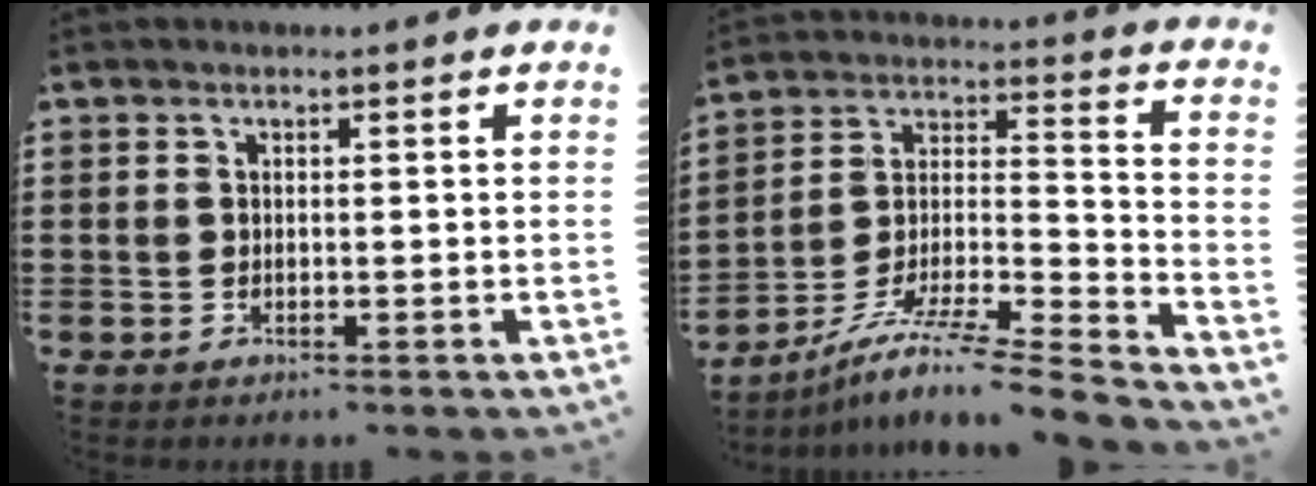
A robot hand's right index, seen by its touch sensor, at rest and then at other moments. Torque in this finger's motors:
{"motor_torque": [-0.23, 1.27, -0.31, 0.07]}